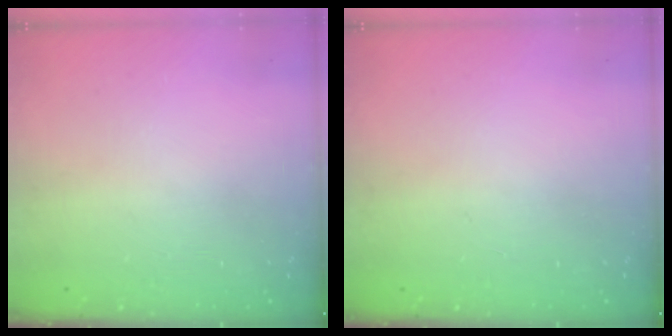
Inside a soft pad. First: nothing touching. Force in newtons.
{"total": 0.0}